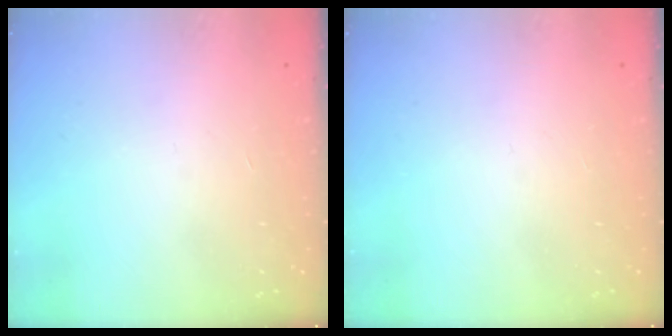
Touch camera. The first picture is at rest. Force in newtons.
{"total": 0.0}